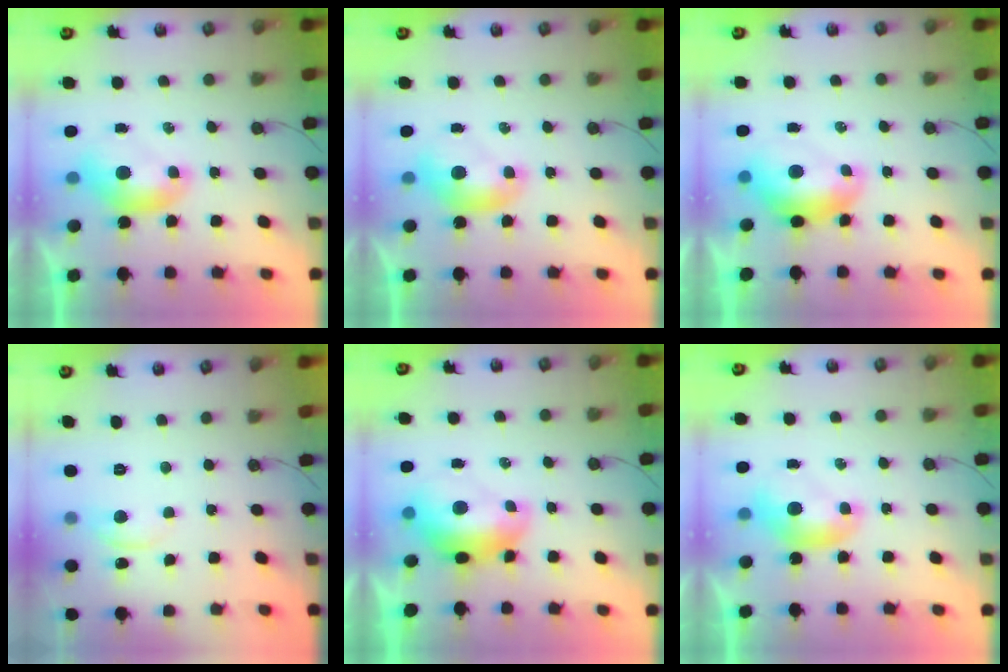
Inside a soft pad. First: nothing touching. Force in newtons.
{"total": 0.0}
{"total": 1.6, "press": 1.5, "slide": 0.6}
{"total": 0.9, "press": 0.8, "slide": 0.4}
{"total": 2.8, "press": 2.7, "slide": 0.7}
{"total": 0.0}